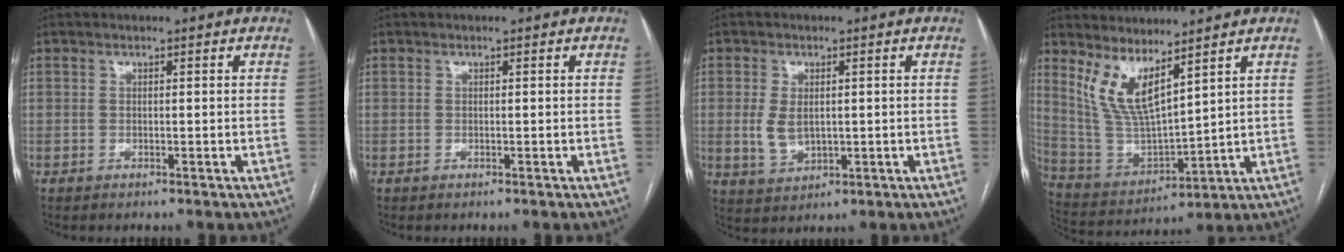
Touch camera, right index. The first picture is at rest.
{"total": 0.0}
{"total": 4.8, "force": [0.1, 2.9, 3.8], "torque": [-0.079, -0.001, 0.012]}
{"total": 9.7, "force": [6.3, 2.1, 7.1], "torque": [-0.156, -0.015, 0.146]}